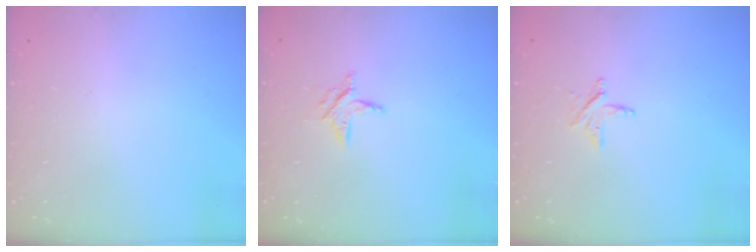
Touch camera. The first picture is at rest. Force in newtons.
{"total": 4.9, "press": 4.9, "slide": 0.4}
{"total": 4.0, "press": 4.0, "slide": 0.3}